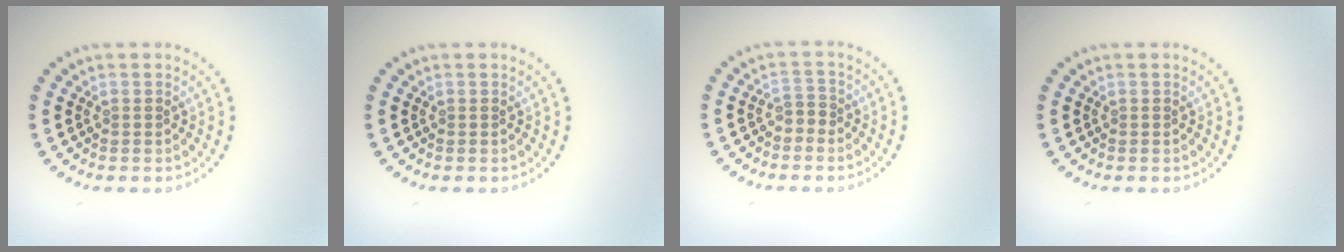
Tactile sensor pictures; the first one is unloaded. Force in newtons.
{"total": 0.0}
{"total": 1.2, "press": 0.9, "slide": 0.9}
{"total": 0.0}